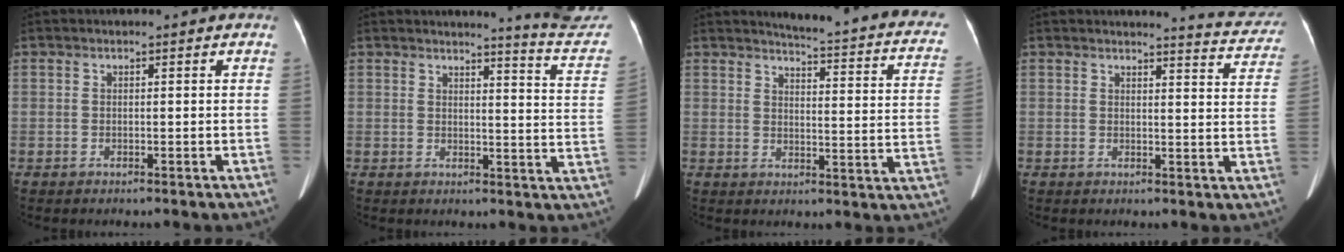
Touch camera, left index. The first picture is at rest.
{"total": 11.0, "force": [10.8, -1.7, 1.0], "torque": [-0.015, -0.109, 0.104]}
{"total": 18.4, "force": [16.3, 2.0, 8.3], "torque": [-0.095, -0.064, 0.165]}
{"total": 7.2, "force": [7.2, 0.3, 0.4], "torque": [-0.002, -0.036, 0.063]}